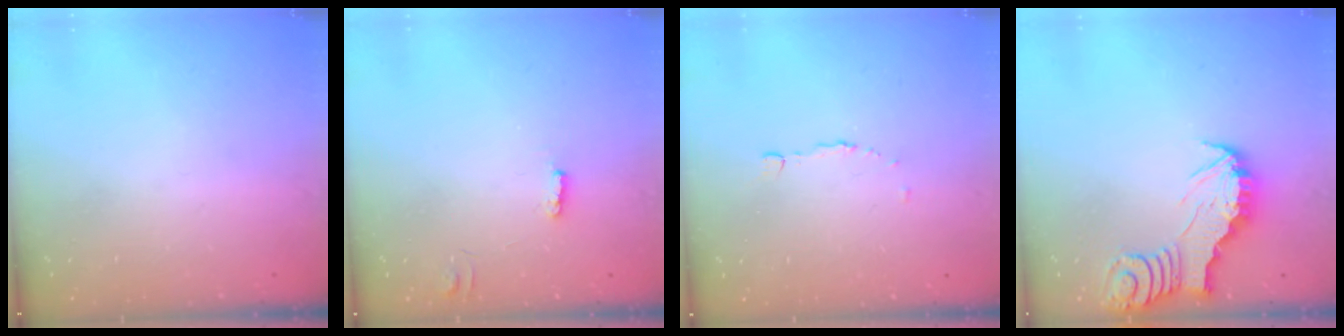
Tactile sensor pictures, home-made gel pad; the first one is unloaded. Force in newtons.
{"total": 2.6, "press": 2.6, "slide": 0.4}
{"total": 3.3, "press": 3.2, "slide": 0.3}
{"total": 2.7, "press": 2.7, "slide": 0.2}